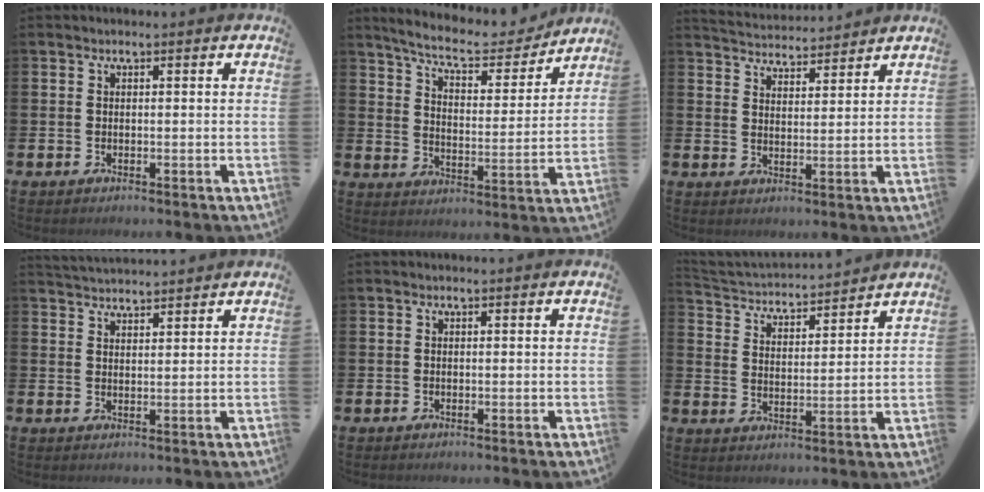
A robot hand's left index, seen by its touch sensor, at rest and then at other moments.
{"total": 8.6, "force": [7.9, 1.5, 2.9], "torque": [-0.079, -0.053, 0.134]}
{"total": 4.4, "force": [4.4, 0.3, -0.4], "torque": [-0.004, -0.030, 0.079]}
{"total": 3.3, "force": [3.3, 0.2, 0.0], "torque": [-0.005, -0.016, 0.061]}
{"total": 0.0}
{"total": 3.7, "force": [3.6, 0.8, 0.1], "torque": [-0.025, -0.033, 0.058]}